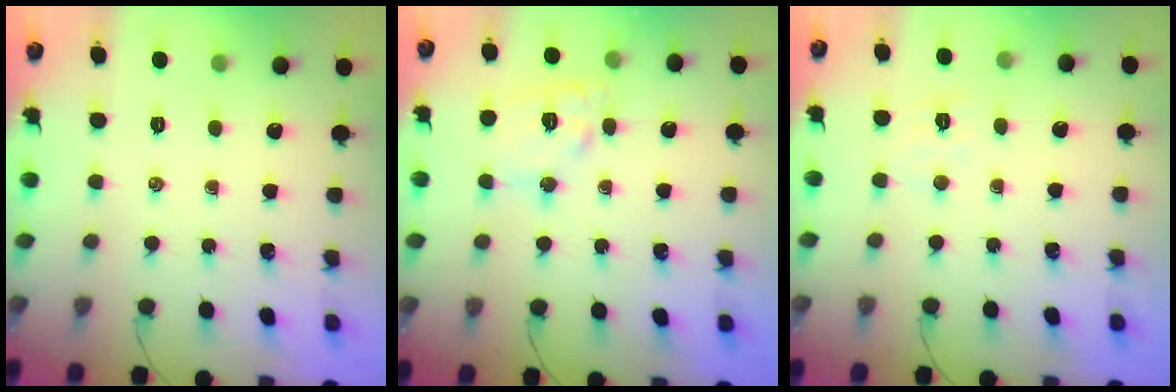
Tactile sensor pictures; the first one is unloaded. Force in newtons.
{"total": 11.6, "press": 11.5, "slide": 1.2}
{"total": 4.6, "press": 4.5, "slide": 0.9}